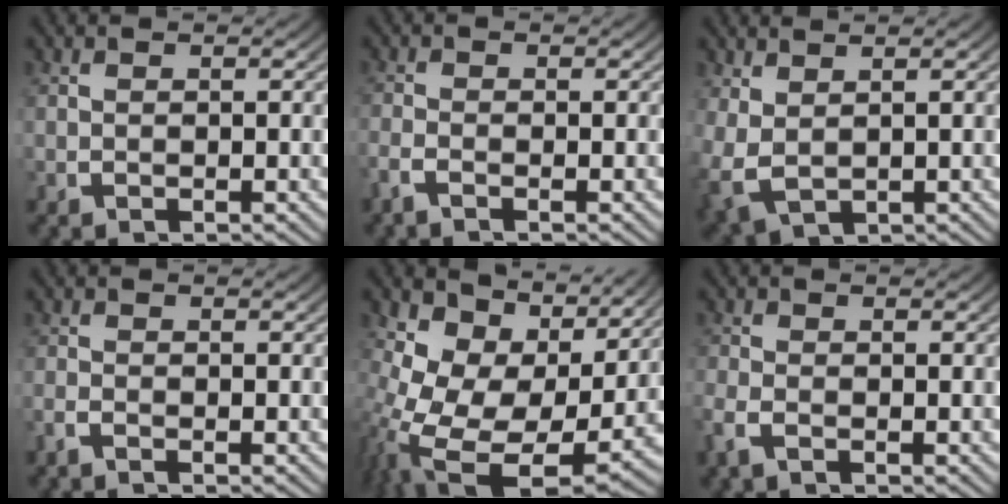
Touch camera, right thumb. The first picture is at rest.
{"total": 1.5, "force": [-1.1, 0.5, 0.9], "torque": [-0.020, -0.001, -0.026]}
{"total": 4.3, "force": [0.3, 3.3, 2.9], "torque": [-0.084, -0.029, 0.033]}
{"total": 1.0, "force": [-0.8, 0.4, 0.4], "torque": [-0.007, 0.000, -0.021]}
{"total": 11.1, "force": [-0.1, 7.0, 8.6], "torque": [-0.219, -0.069, 0.031]}
{"total": 1.6, "force": [-1.0, 1.0, 0.9], "torque": [-0.022, 0.000, -0.023]}